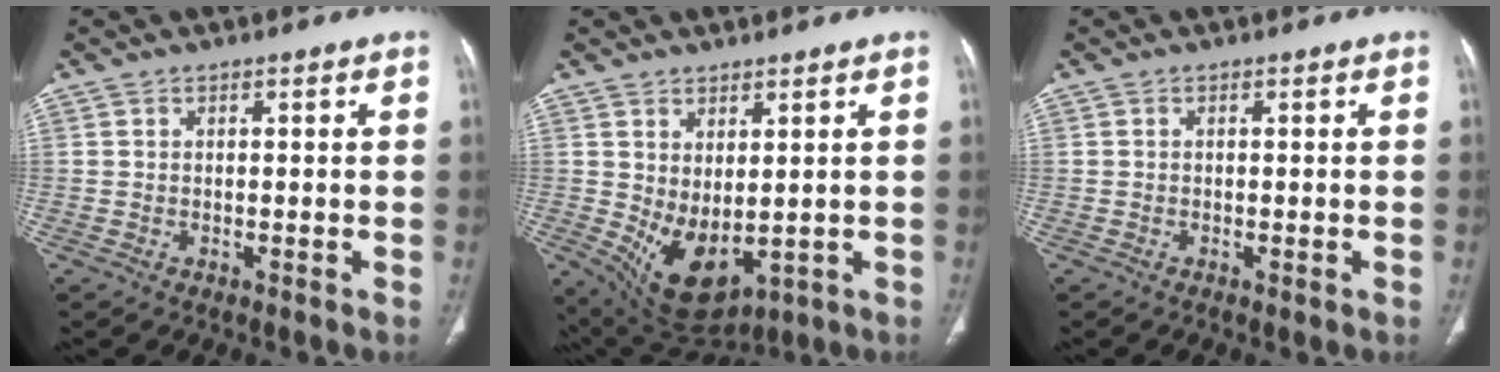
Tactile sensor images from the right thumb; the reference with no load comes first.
{"total": 9.8, "force": [-0.4, 5.4, 8.2], "torque": [-0.127, -0.017, 0.025]}
{"total": 0.7, "force": [-0.3, 0.1, 0.6], "torque": [-0.009, -0.003, -0.006]}